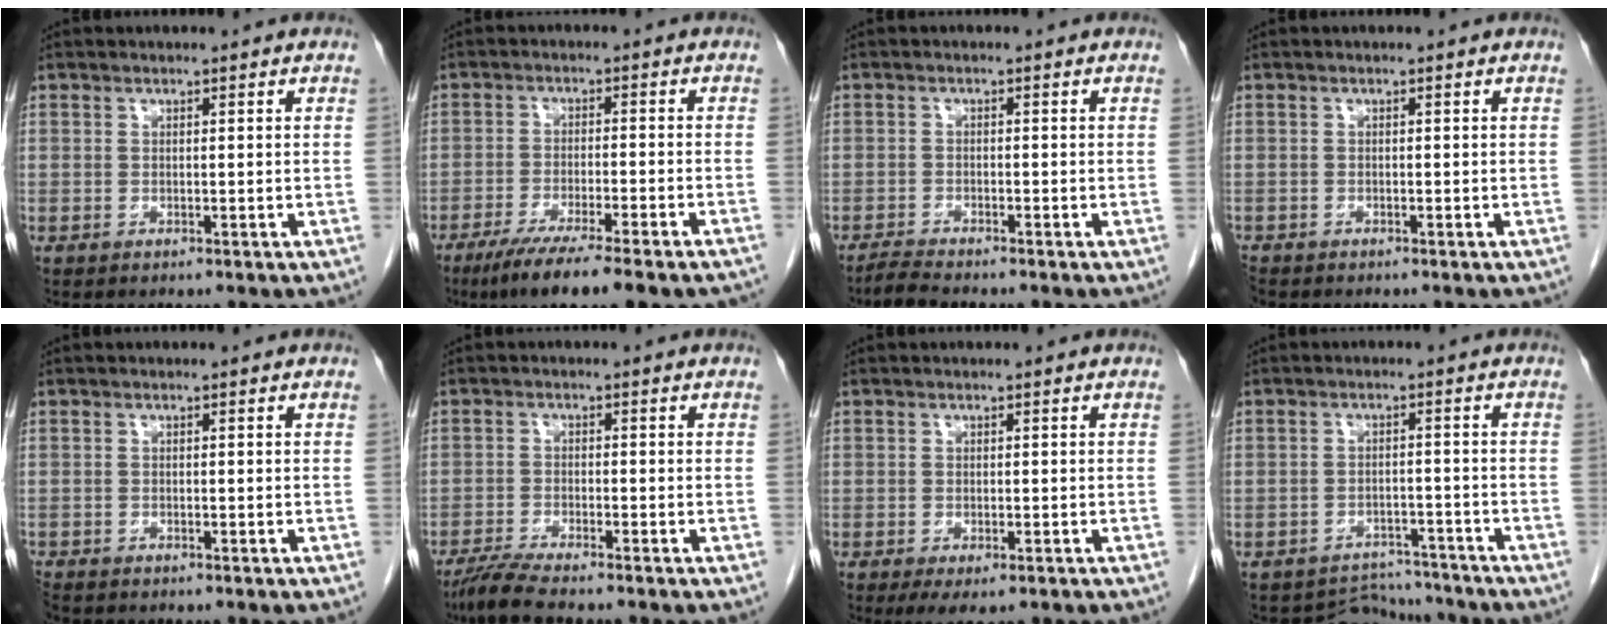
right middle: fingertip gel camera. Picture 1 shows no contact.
{"total": 13.8, "force": [-10.6, 0.9, 8.7], "torque": [-0.121, -0.035, -0.161]}
{"total": 2.4, "force": [-2.3, -0.5, 0.6], "torque": [-0.025, -0.014, -0.046]}
{"total": 1.2, "force": [-1.1, 0.5, 0.2], "torque": [-0.010, -0.003, -0.021]}
{"total": 1.5, "force": [-1.4, 0.5, 0.3], "torque": [-0.011, -0.004, -0.025]}
{"total": 4.7, "force": [-4.0, -0.5, 2.4], "torque": [-0.054, -0.019, -0.079]}
{"total": 4.0, "force": [-2.5, 1.4, 2.7], "torque": [-0.043, -0.010, -0.034]}
{"total": 5.2, "force": [-4.8, 1.1, -1.5], "torque": [0.022, 0.014, -0.069]}